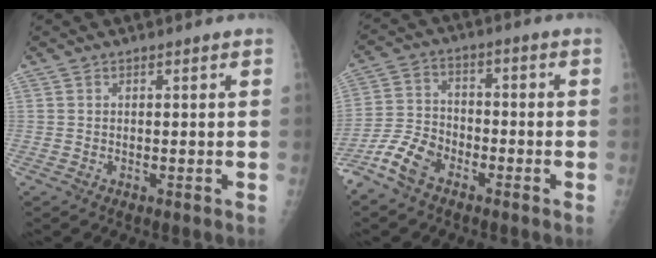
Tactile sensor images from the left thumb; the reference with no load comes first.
{"total": 9.2, "force": [-6.0, 5.2, 4.6], "torque": [-0.094, 0.026, -0.123]}